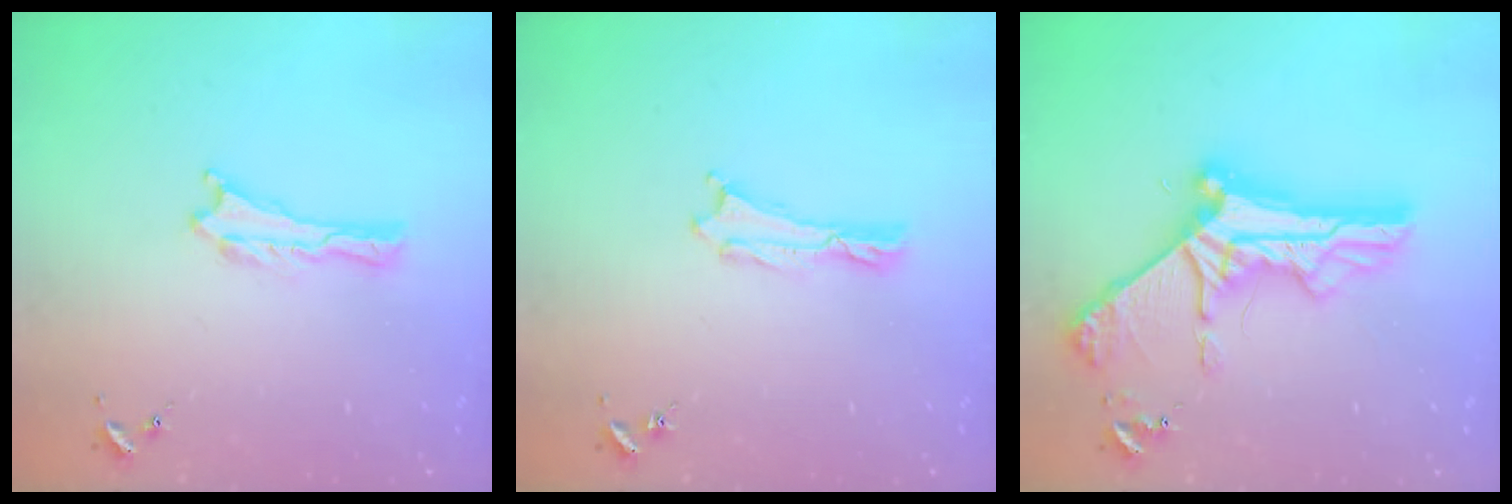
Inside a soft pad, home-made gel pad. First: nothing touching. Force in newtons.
{"total": 0.0}
{"total": 11.1, "press": 11.1, "slide": 1.3}